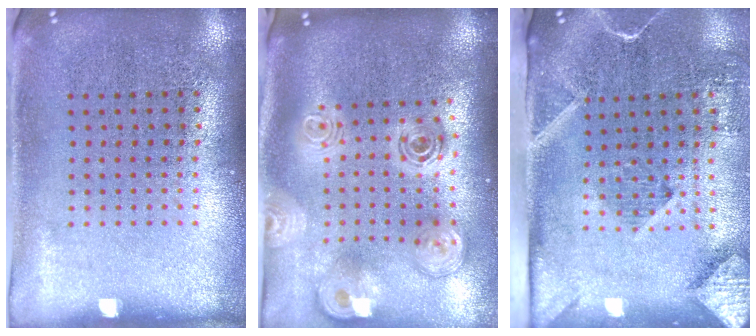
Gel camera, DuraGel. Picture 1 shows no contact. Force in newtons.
{"total": 2.8, "press": 1.9, "slide": 2.0}
{"total": 2.8, "press": 2.1, "slide": 1.9}